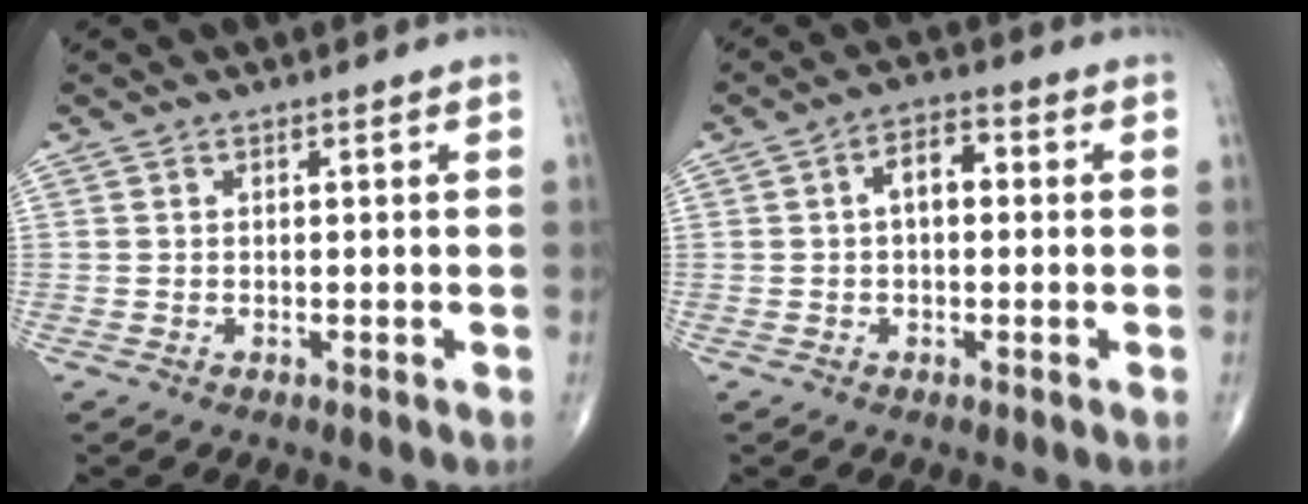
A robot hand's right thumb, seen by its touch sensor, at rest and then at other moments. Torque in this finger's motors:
{"motor_torque": [0.15, 1.20, 0.63, 0.03, -0.01]}